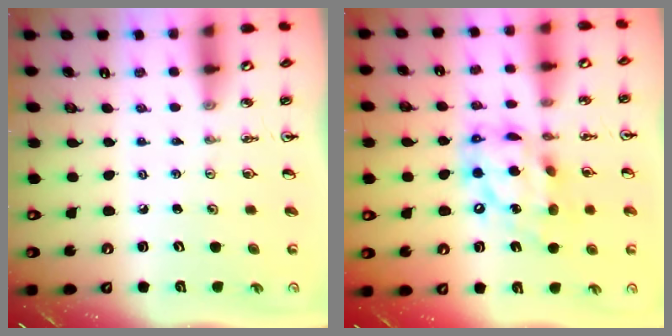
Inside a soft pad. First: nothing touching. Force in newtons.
{"total": 15.2, "press": 15.1, "slide": 1.2}